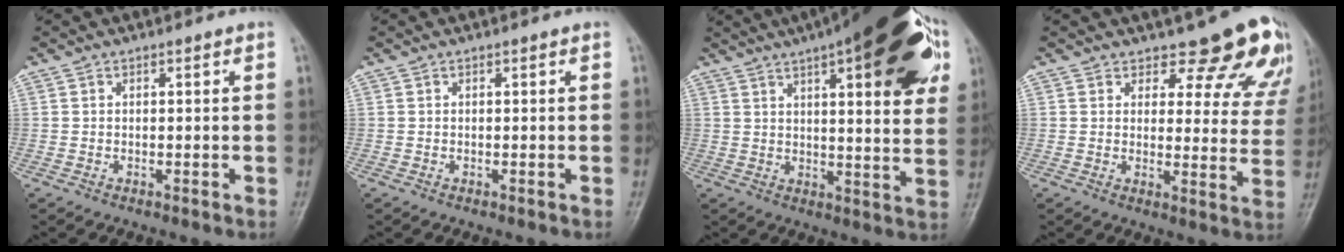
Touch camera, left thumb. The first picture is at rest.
{"total": 0.0}
{"total": 26.5, "force": [12.6, 8.1, 21.9], "torque": [-0.282, 0.001, 0.170]}
{"total": 13.5, "force": [11.7, 5.3, 4.2], "torque": [0.008, -0.083, 0.116]}